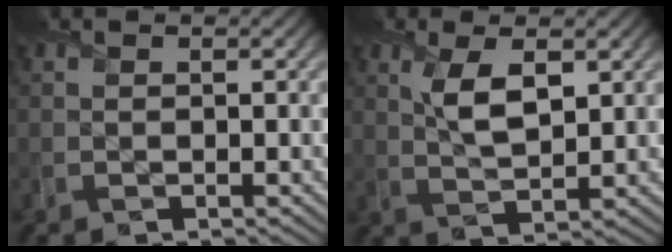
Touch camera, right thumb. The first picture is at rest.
{"total": 5.0, "force": [1.9, 2.1, 4.1], "torque": [-0.091, -0.001, 0.038]}